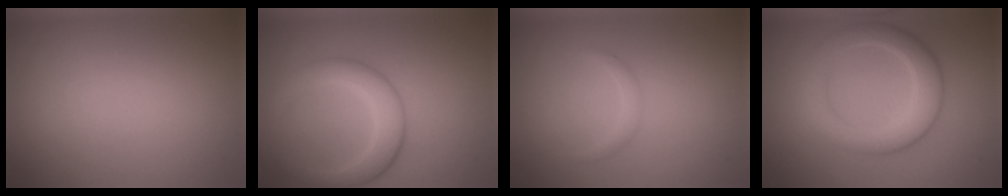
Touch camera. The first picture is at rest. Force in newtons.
{"total": 4.2, "press": 4.2, "slide": 0.1}
{"total": 0.9, "press": 0.9, "slide": 0.0}
{"total": 4.9, "press": 4.8, "slide": 0.3}